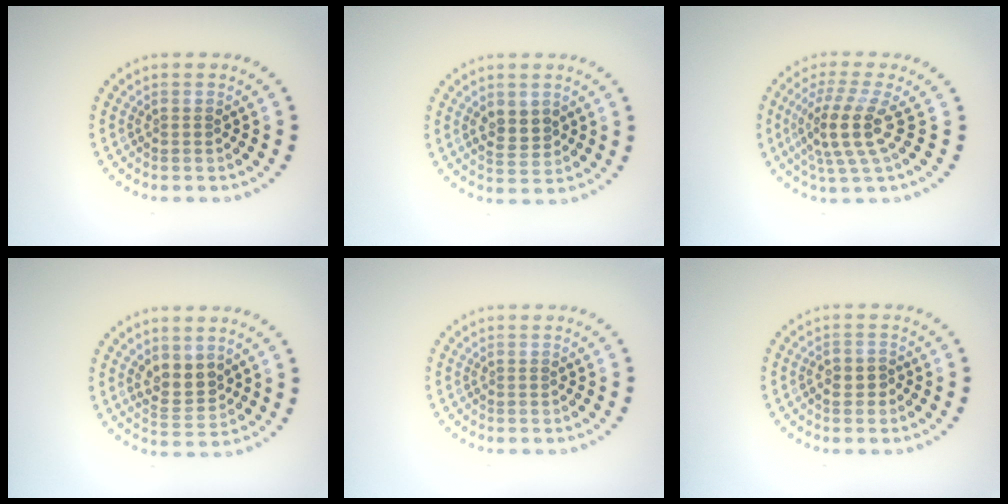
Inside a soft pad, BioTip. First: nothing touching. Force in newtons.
{"total": 2.4, "press": 2.4, "slide": 0.5}
{"total": 4.2, "press": 3.5, "slide": 2.4}
{"total": 2.8, "press": 2.6, "slide": 1.0}
{"total": 0.0}
{"total": 1.3, "press": 1.2, "slide": 0.5}